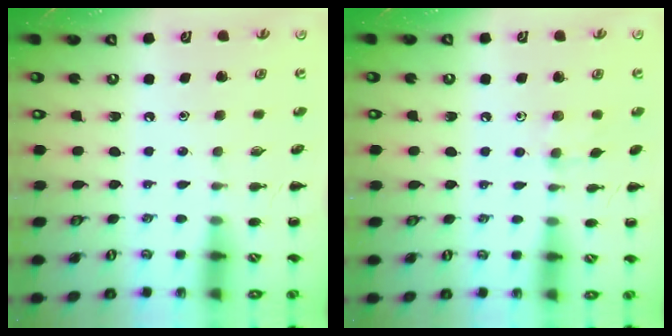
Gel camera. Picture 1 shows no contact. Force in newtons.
{"total": 5.5, "press": 5.3, "slide": 1.6}